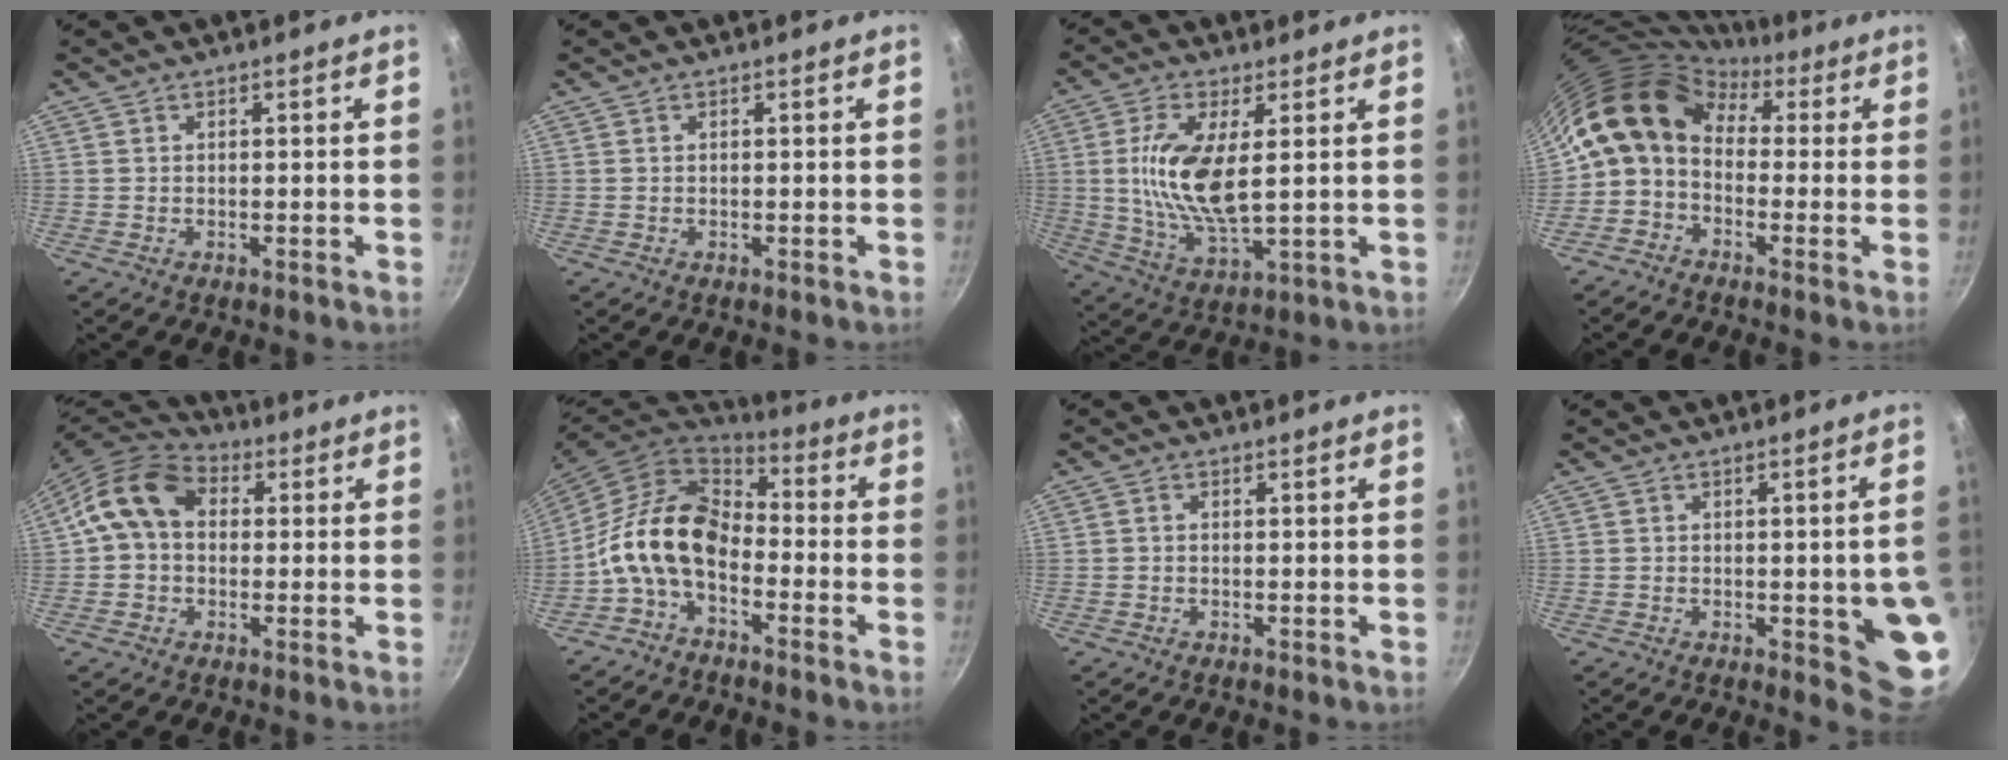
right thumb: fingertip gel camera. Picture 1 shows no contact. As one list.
[{"total": 0.0}, {"total": 12.5, "force": [2.1, 5.0, 11.2], "torque": [-0.225, -0.012, 0.044]}, {"total": 11.3, "force": [1.4, 8.6, 7.2], "torque": [-0.112, 0.033, -0.003]}, {"total": 11.5, "force": [1.6, 8.8, 7.2], "torque": [-0.101, 0.023, 0.007]}, {"total": 14.2, "force": [-3.8, 9.2, 10.2], "torque": [-0.176, 0.054, -0.095]}, {"total": 0.7, "force": [-0.2, 0.5, 0.4], "torque": [-0.006, 0.004, -0.005]}, {"total": 10.0, "force": [-1.7, 3.3, 9.3], "torque": [-0.075, 0.005, -0.017]}]